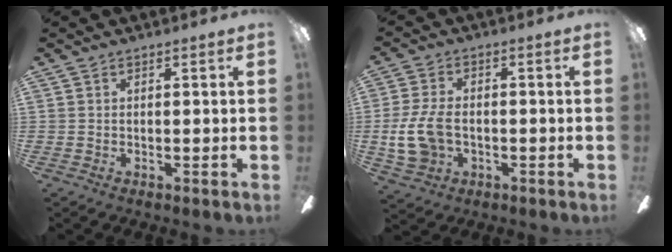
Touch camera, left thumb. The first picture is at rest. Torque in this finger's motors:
{"motor_torque": [-0.68, 1.23, 1.04, 0.14, 0.09]}